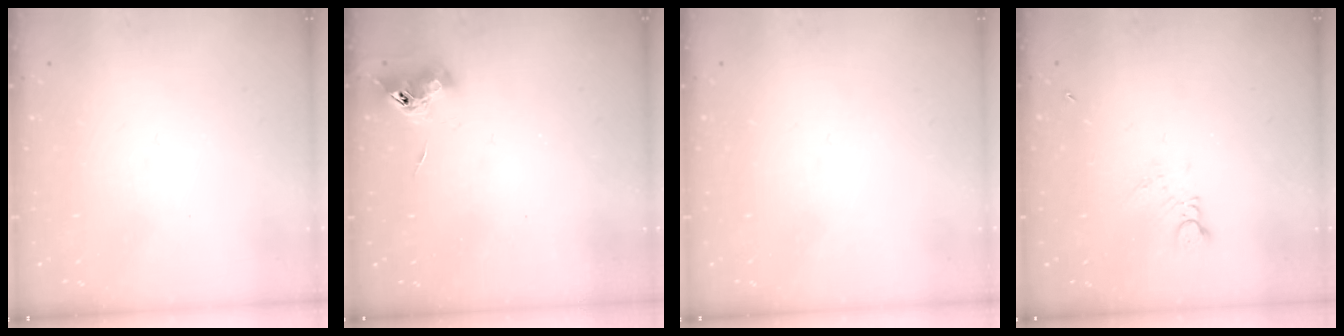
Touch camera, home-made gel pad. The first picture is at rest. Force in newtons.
{"total": 8.0, "press": 7.9, "slide": 0.8}
{"total": 0.0}
{"total": 3.0, "press": 2.9, "slide": 0.4}